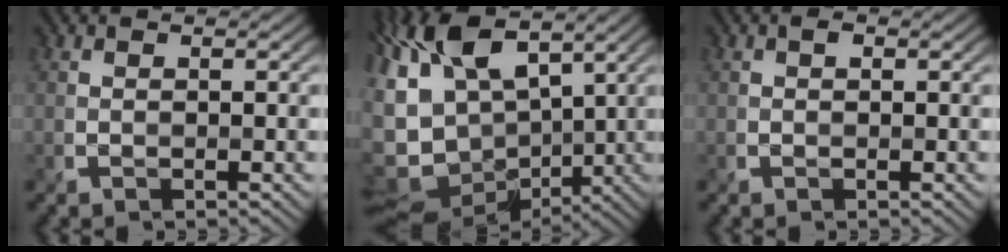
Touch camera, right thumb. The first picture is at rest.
{"total": 14.7, "force": [4.8, 8.7, 10.8], "torque": [-0.240, -0.003, 0.100]}
{"total": 0.8, "force": [0.2, 0.5, 0.6], "torque": [-0.007, 0.002, 0.000]}